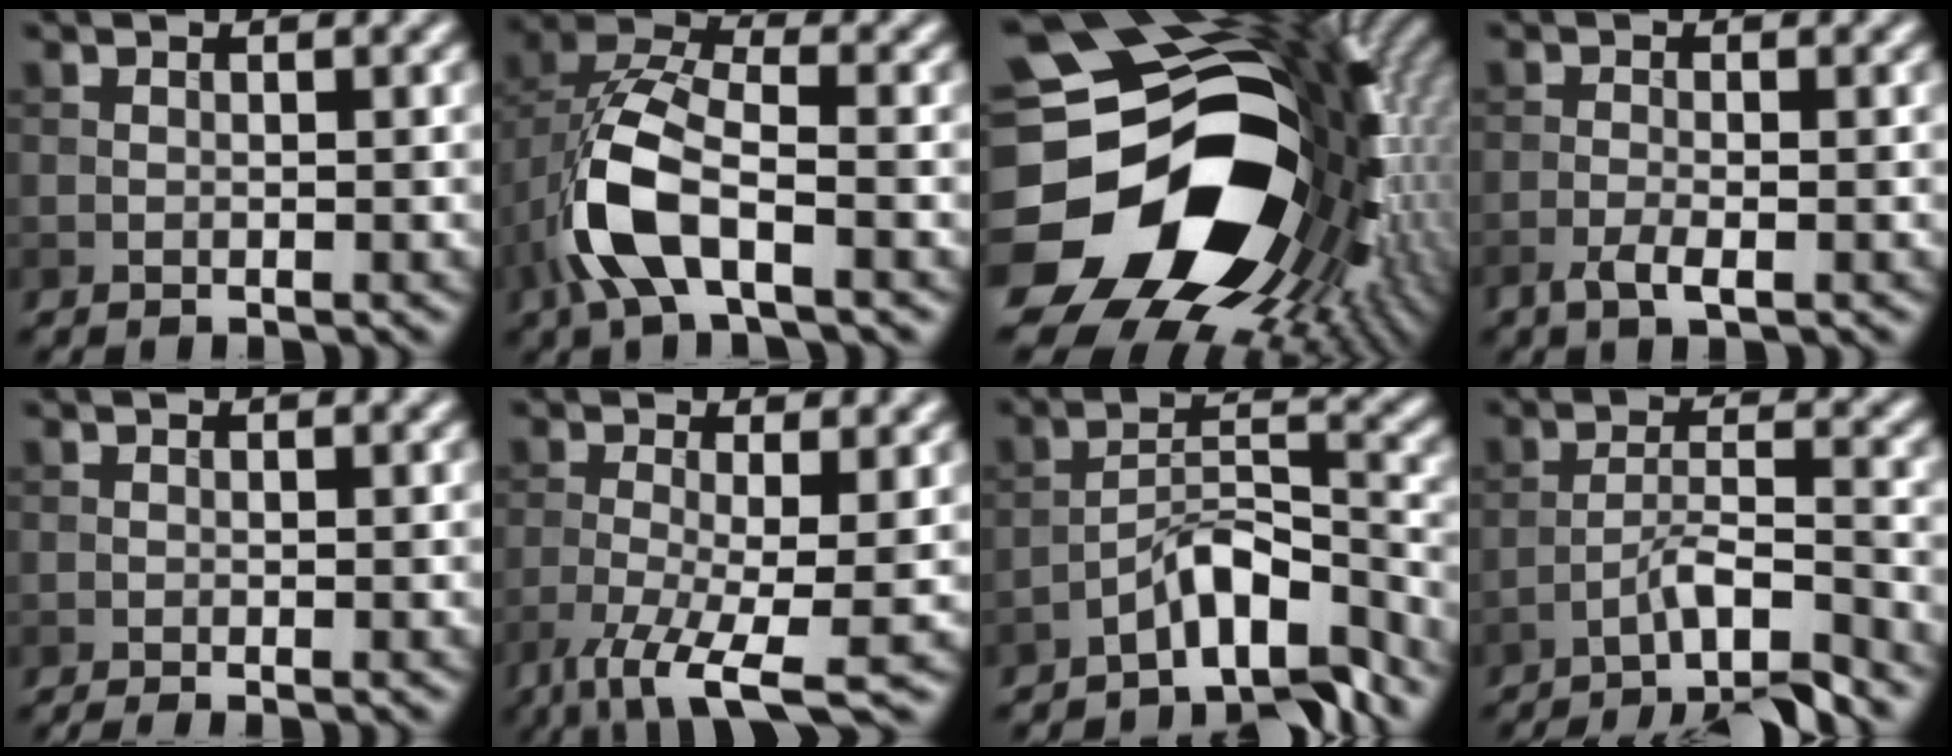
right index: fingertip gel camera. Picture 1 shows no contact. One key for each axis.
{"total": 8.2, "fx": -2.9, "fy": 3.8, "fz": 6.6, "tx": -0.149, "ty": 0.006, "tz": -0.062}
{"total": 20.7, "fx": -3.2, "fy": 15.1, "fz": 13.9, "tx": -0.251, "ty": -0.047, "tz": -0.023}
{"total": 2.1, "fx": -1.1, "fy": 0.5, "fz": 1.7, "tx": -0.036, "ty": -0.001, "tz": -0.025}
{"total": 1.0, "fx": -0.6, "fy": 0.2, "fz": 0.8, "tx": -0.008, "ty": -0.003, "tz": -0.012}
{"total": 7.2, "fx": -3.8, "fy": 1.6, "fz": 5.9, "tx": -0.110, "ty": -0.016, "tz": -0.074}
{"total": 6.3, "fx": -4.7, "fy": 2.0, "fz": 3.7, "tx": -0.048, "ty": 0.011, "tz": -0.083}
{"total": 6.3, "fx": -4.7, "fy": 0.9, "fz": 4.1, "tx": -0.056, "ty": 0.007, "tz": -0.085}